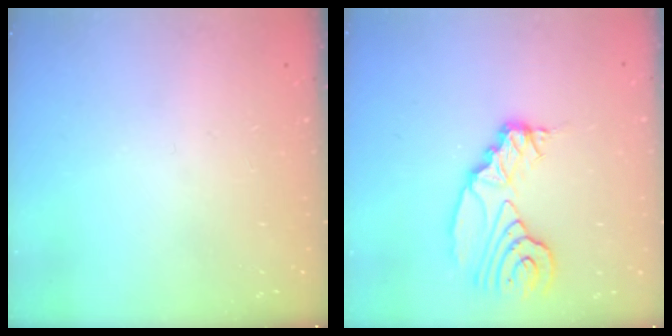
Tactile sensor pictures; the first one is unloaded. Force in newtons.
{"total": 11.7, "press": 11.6, "slide": 1.6}